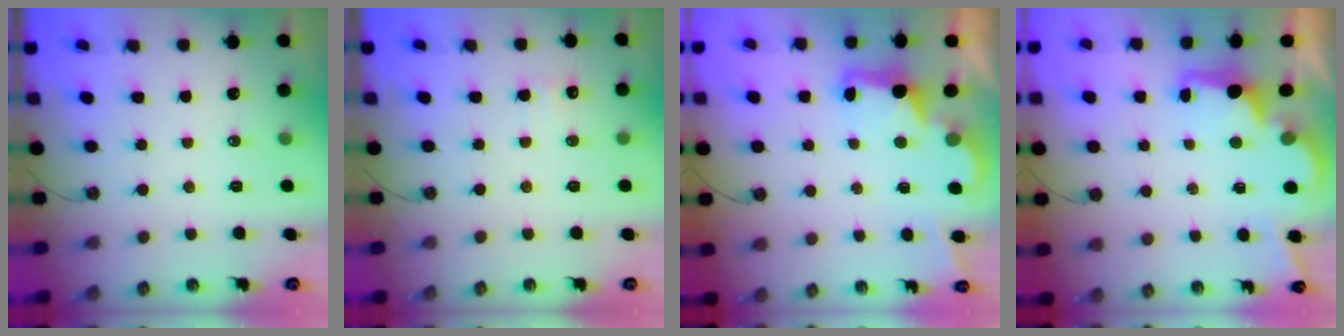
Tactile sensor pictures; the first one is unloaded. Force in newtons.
{"total": 5.4, "press": 5.2, "slide": 1.2}
{"total": 3.0, "press": 2.9, "slide": 0.6}
{"total": 2.7, "press": 2.5, "slide": 0.8}